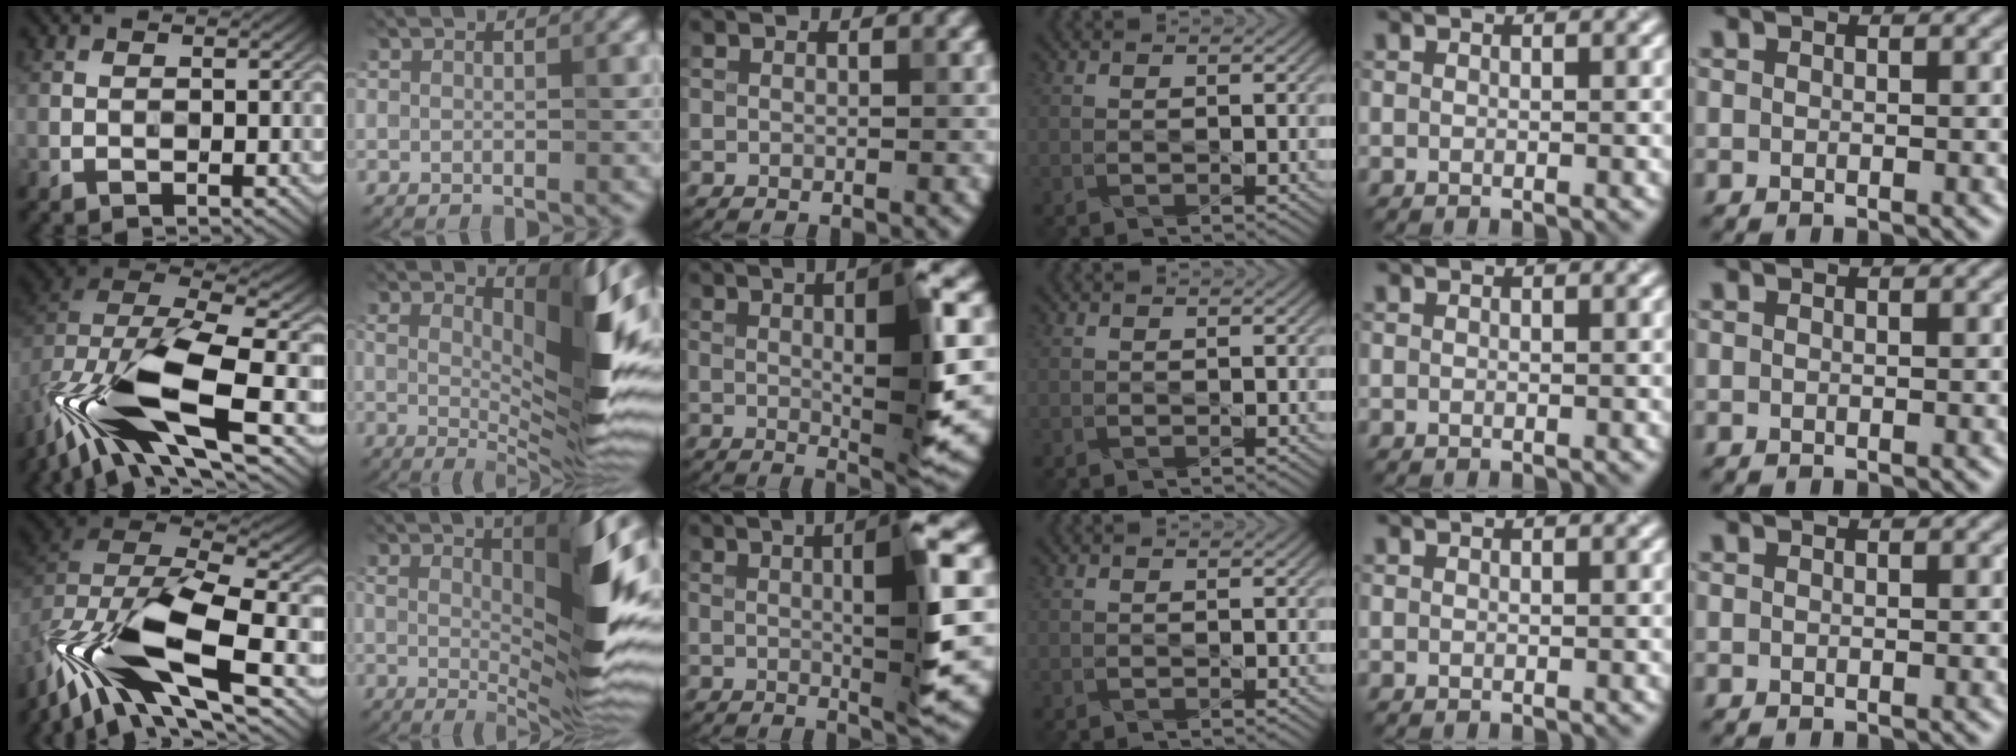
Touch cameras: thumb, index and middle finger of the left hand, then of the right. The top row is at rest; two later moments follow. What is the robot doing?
{"motion": "shake", "object": "box of matches"}